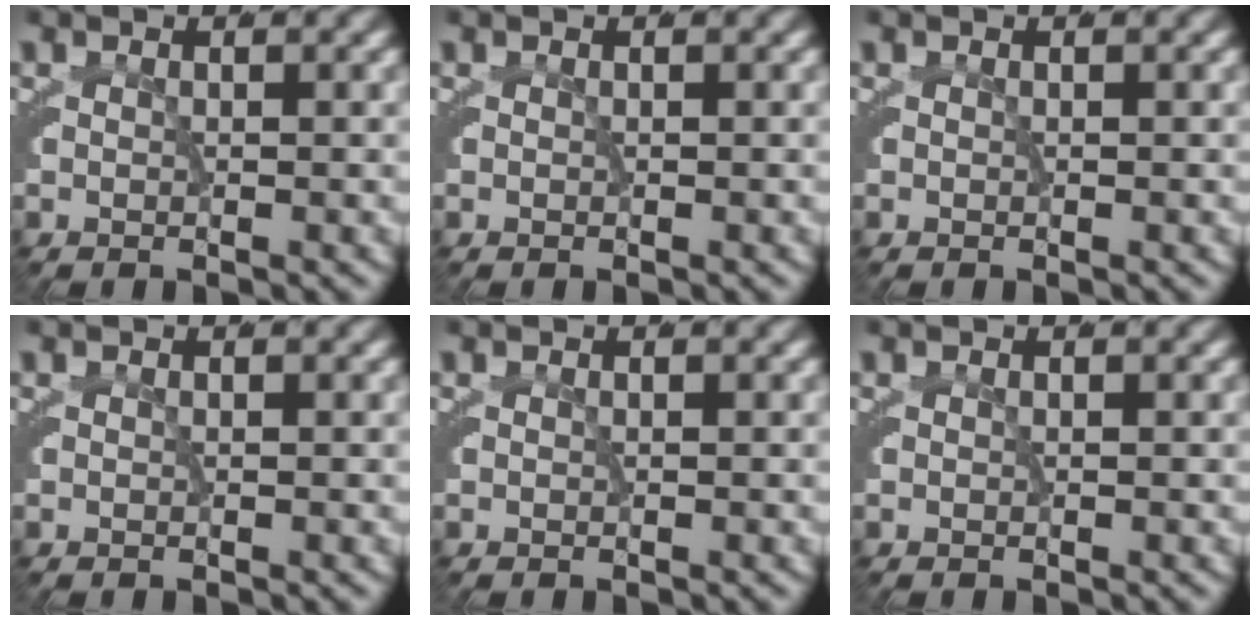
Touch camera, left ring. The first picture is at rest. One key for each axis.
{"total": 0.0}
{"total": 0.0}
{"total": 0.0}
{"total": 0.0}
{"total": 0.0}